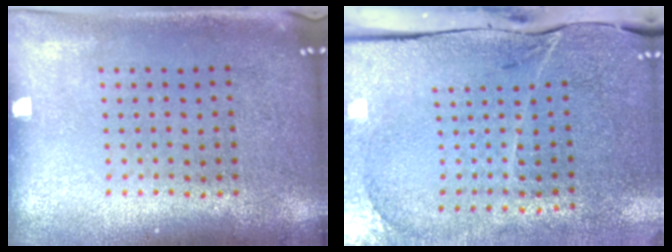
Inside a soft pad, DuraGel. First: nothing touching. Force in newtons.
{"total": 3.9, "press": 3.3, "slide": 2.0}